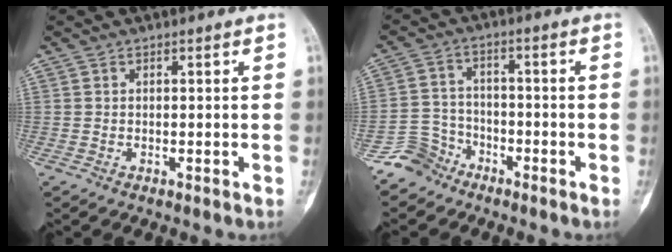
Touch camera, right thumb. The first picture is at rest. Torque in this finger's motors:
{"motor_torque": [0.11, 0.14, -0.05, -0.36, 0.01]}